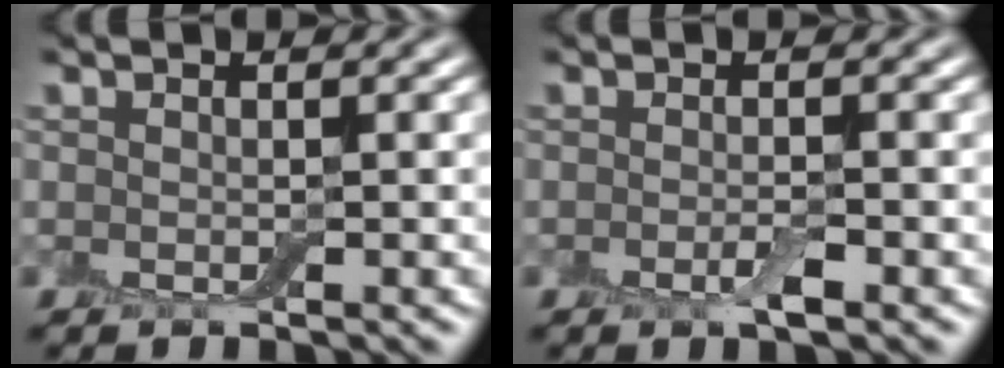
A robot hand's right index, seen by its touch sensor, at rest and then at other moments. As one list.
[{"total": 1.4, "force": [-0.6, 0.3, 1.2], "torque": [-0.023, -0.004, -0.014]}]